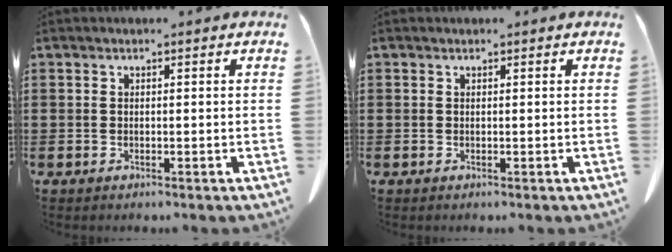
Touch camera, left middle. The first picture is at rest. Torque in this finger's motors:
{"motor_torque": [-0.06, 0.04, 0.03, 0.00]}